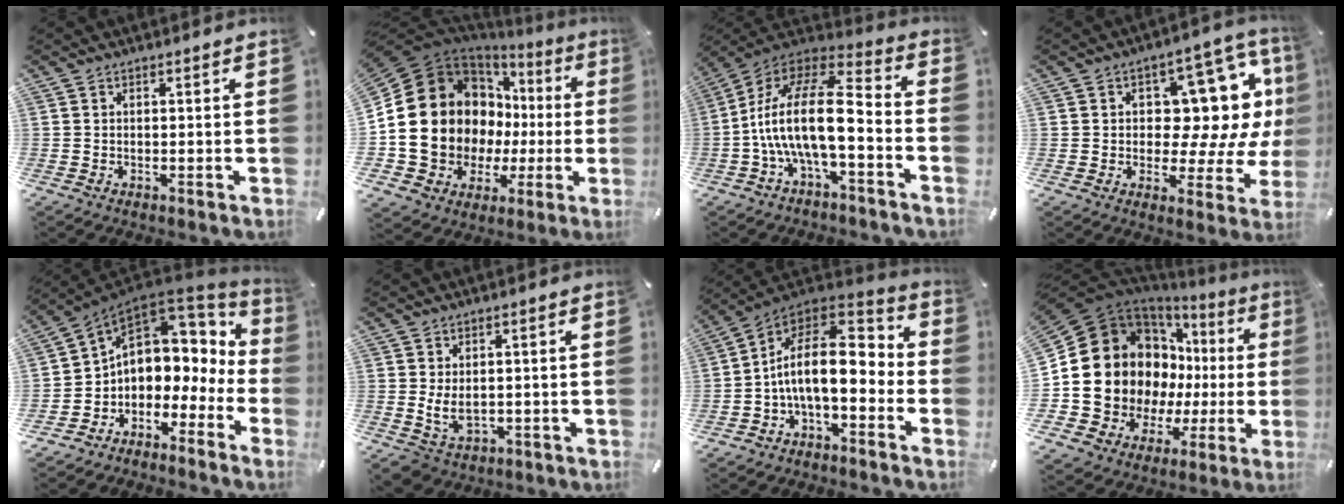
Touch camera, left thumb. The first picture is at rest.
{"total": 23.0, "force": [2.9, 18.5, 13.4], "torque": [-0.264, -0.035, 0.087]}
{"total": 19.4, "force": [-3.0, 8.0, 17.4], "torque": [-0.348, 0.013, -0.051]}
{"total": 15.9, "force": [5.5, 9.6, 11.4], "torque": [-0.141, -0.052, 0.094]}
{"total": 6.2, "force": [1.8, 5.8, 1.4], "torque": [-0.034, -0.049, 0.035]}
{"total": 5.3, "force": [-0.3, 4.0, 3.5], "torque": [-0.075, -0.003, -0.006]}
{"total": 16.2, "force": [-1.0, 8.9, 13.5], "torque": [-0.254, 0.005, -0.017]}
{"total": 20.2, "force": [3.4, 16.9, 10.7], "torque": [-0.197, -0.046, 0.091]}